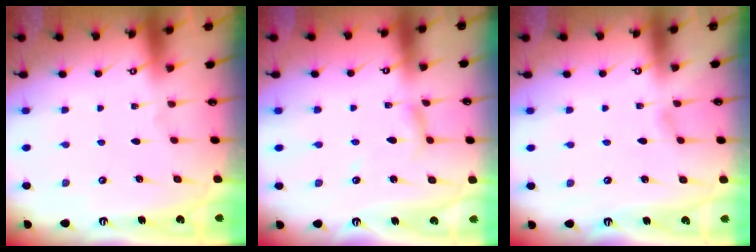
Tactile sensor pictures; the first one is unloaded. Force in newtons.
{"total": 4.1, "press": 4.1, "slide": 0.4}
{"total": 1.7, "press": 1.6, "slide": 0.2}